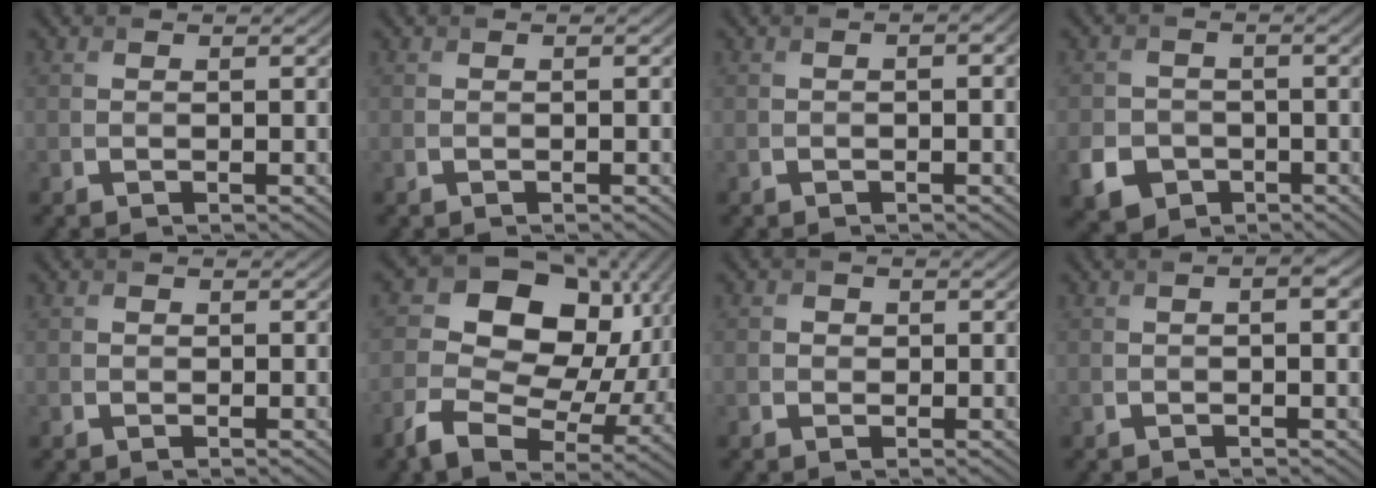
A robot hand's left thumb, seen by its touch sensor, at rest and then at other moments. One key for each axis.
{"total": 0.0}
{"total": 2.1, "fx": -0.1, "fy": 1.0, "fz": 1.8, "tx": -0.029, "ty": 0.004, "tz": 0.001}
{"total": 5.6, "fx": -2.5, "fy": 4.7, "fz": 2.0, "tx": -0.042, "ty": -0.013, "tz": -0.060}
{"total": 0.5, "fx": -0.2, "fy": 0.5, "fz": 0.1, "tx": -0.004, "ty": -0.002, "tz": -0.008}
{"total": 15.6, "fx": -0.5, "fy": 11.0, "fz": 11.1, "tx": -0.192, "ty": -0.027, "tz": -0.008}
{"total": 1.3, "fx": -0.3, "fy": 1.2, "fz": 0.2, "tx": -0.002, "ty": -0.001, "tz": -0.011}
{"total": 2.7, "fx": 0.2, "fy": 1.2, "fz": 2.4, "tx": -0.035, "ty": 0.005, "tz": 0.004}